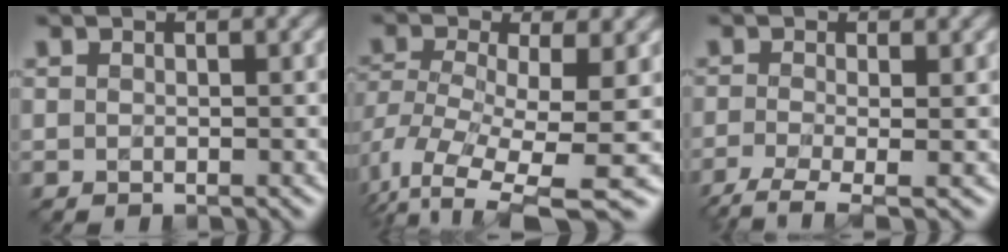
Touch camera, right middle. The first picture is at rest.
{"total": 9.0, "force": [-3.6, 3.7, 7.4], "torque": [-0.153, -0.024, -0.051]}
{"total": 4.2, "force": [-2.2, 1.1, 3.4], "torque": [-0.064, -0.012, -0.050]}